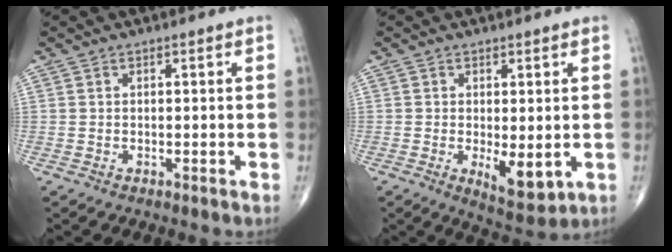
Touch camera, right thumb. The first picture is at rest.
{"total": 6.6, "force": [-1.1, 2.9, 5.9], "torque": [-0.081, -0.019, -0.008]}